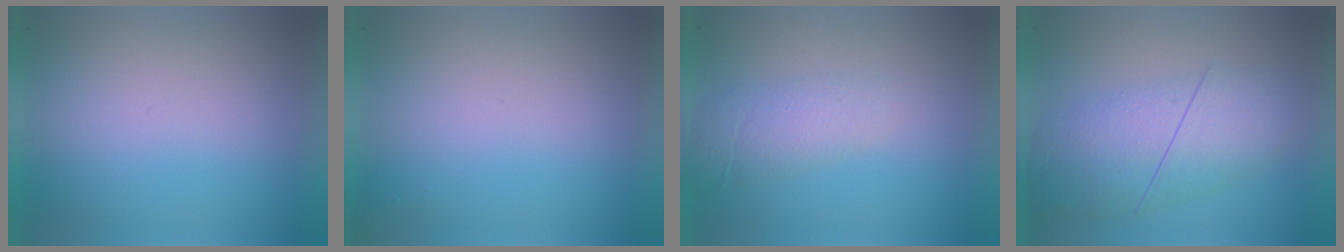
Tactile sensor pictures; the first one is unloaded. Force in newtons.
{"total": 1.1}
{"total": 2.0}
{"total": 4.7}